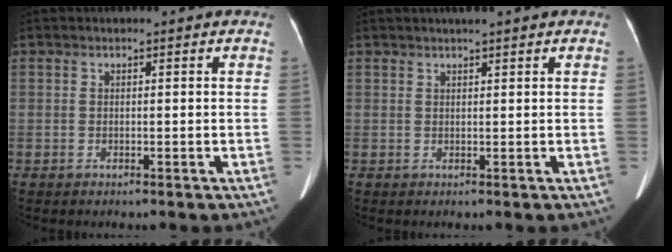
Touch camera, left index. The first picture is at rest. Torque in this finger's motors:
{"motor_torque": [-0.09, -1.25, -0.05, 0.01]}